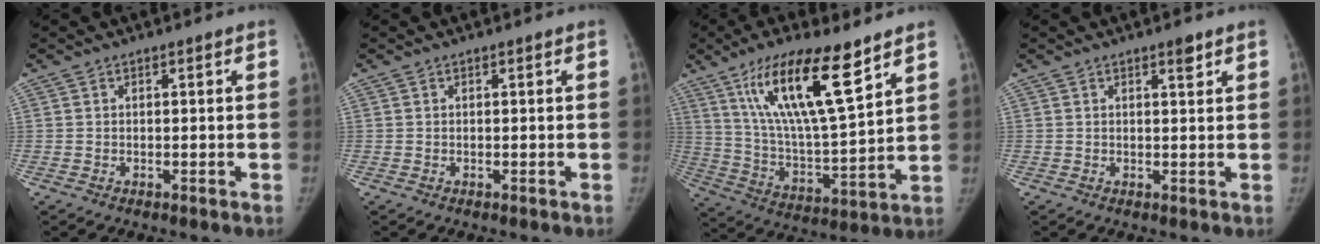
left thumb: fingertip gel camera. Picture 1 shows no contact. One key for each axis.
{"total": 0.0}
{"total": 19.8, "fx": 11.4, "fy": 4.7, "fz": 15.5, "tx": -0.263, "ty": -0.051, "tz": 0.213}
{"total": 2.0, "fx": 1.4, "fy": 0.6, "fz": 1.4, "tx": -0.015, "ty": -0.008, "tz": 0.021}